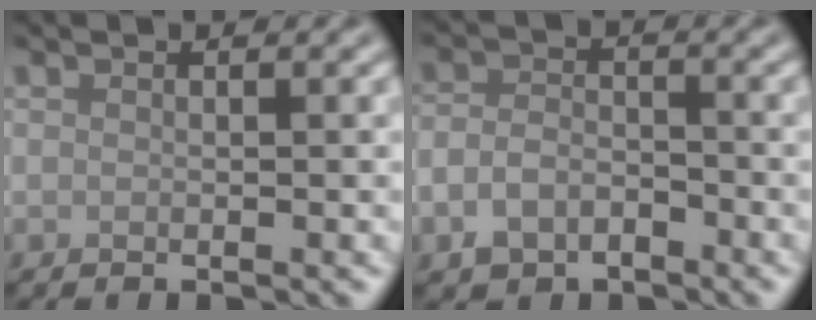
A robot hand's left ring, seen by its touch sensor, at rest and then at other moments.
{"total": 3.4, "force": [-2.0, 2.2, 1.6], "torque": [-0.028, -0.002, -0.048]}